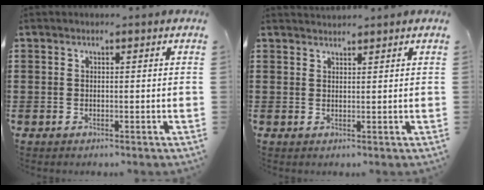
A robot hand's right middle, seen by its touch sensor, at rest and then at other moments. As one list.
[{"total": 1.4, "force": [1.4, -0.1, -0.2], "torque": [0.001, 0.000, 0.027]}]